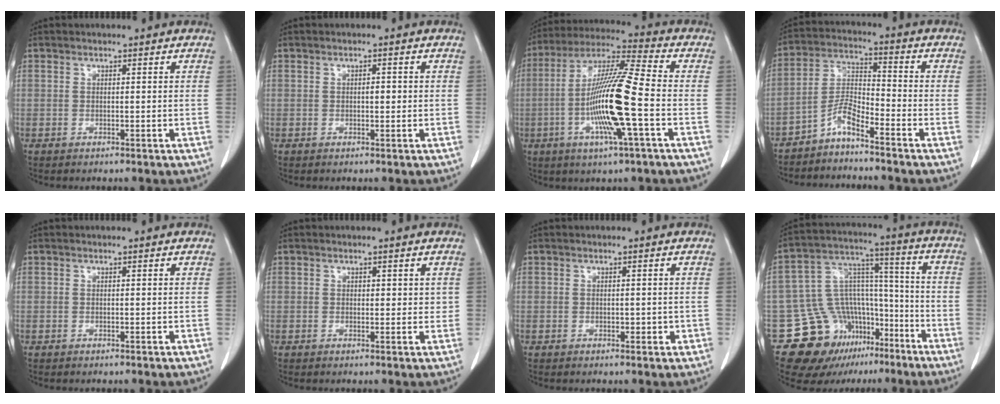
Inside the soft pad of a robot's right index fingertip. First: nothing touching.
{"total": 1.2, "force": [0.0, 0.5, 1.1], "torque": [-0.017, 0.002, 0.000]}
{"total": 15.4, "force": [-3.5, 0.1, 15.0], "torque": [-0.292, -0.005, -0.073]}
{"total": 5.7, "force": [-4.5, 1.1, 3.3], "torque": [-0.074, 0.009, -0.091]}
{"total": 0.0}
{"total": 1.6, "force": [0.6, 1.1, 1.0], "torque": [-0.004, -0.002, 0.007]}
{"total": 1.2, "force": [-0.2, 0.9, 0.8], "torque": [-0.006, 0.003, -0.001]}
{"total": 16.8, "force": [-10.0, 11.7, 6.7], "torque": [-0.108, 0.085, -0.152]}